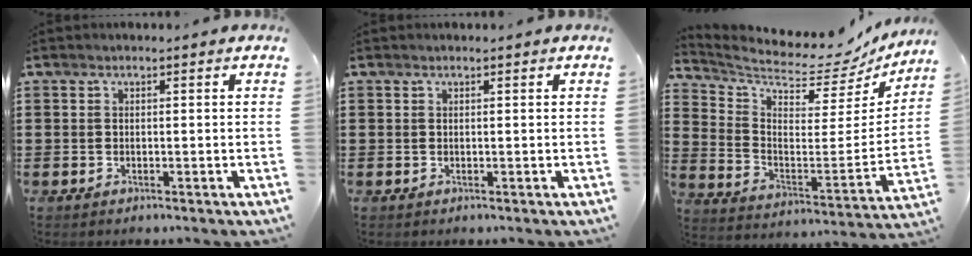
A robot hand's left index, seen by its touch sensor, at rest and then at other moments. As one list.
[{"total": 0.0}, {"total": 5.2, "force": [4.9, 0.7, 1.5], "torque": [-0.061, -0.061, 0.076]}]